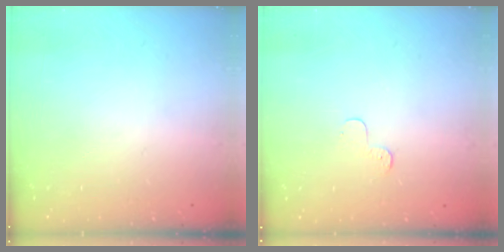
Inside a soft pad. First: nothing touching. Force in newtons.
{"total": 3.5, "press": 3.5, "slide": 0.4}